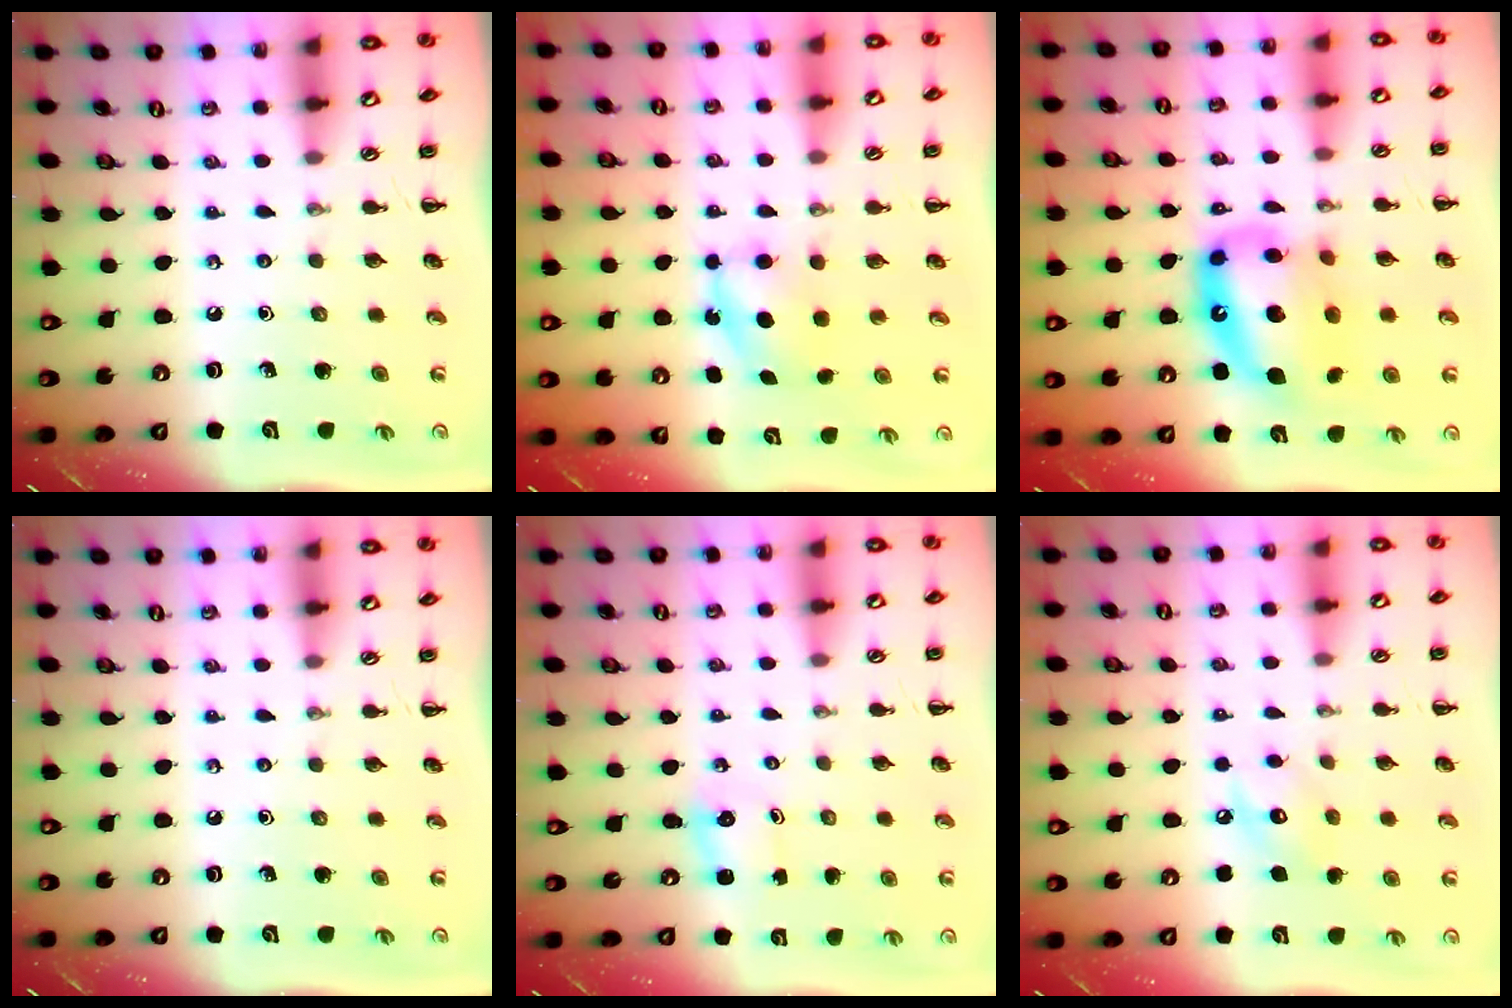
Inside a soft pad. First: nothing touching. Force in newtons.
{"total": 5.8, "press": 5.6, "slide": 1.6}
{"total": 16.9, "press": 16.4, "slide": 4.3}
{"total": 0.0}
{"total": 1.3, "press": 1.2, "slide": 0.3}
{"total": 6.7, "press": 6.6, "slide": 1.0}